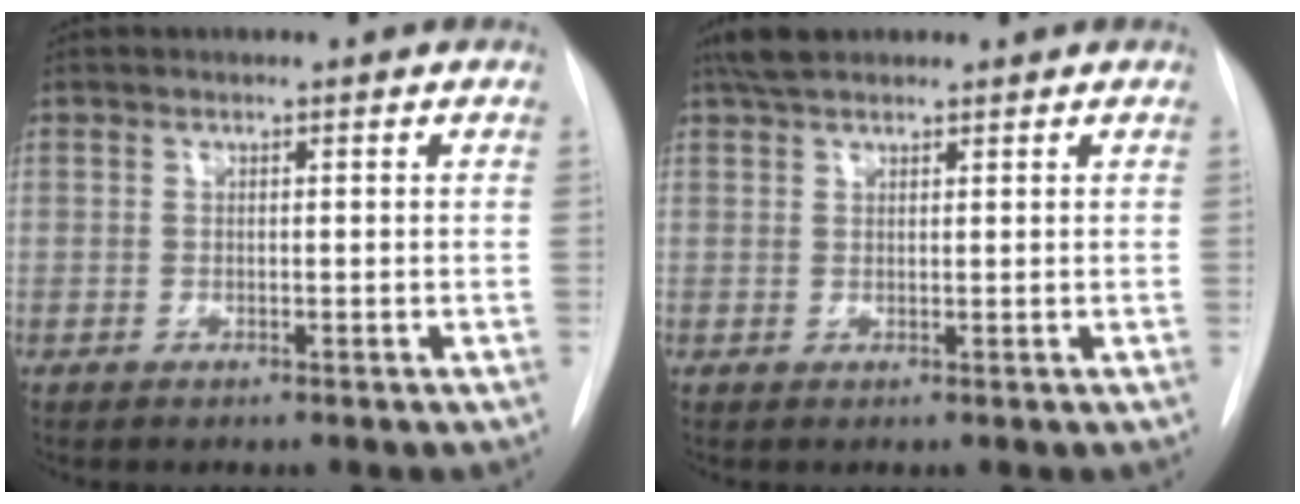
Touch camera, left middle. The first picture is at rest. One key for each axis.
{"total": 3.7, "fx": 3.1, "fy": 1.4, "fz": 1.6, "tx": -0.036, "ty": 0.016, "tz": 0.057}